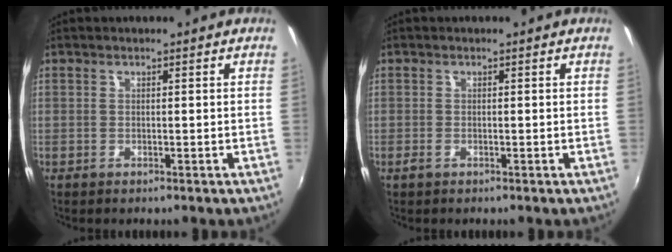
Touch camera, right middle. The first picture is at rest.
{"total": 1.0, "force": [-0.5, 0.5, 0.6], "torque": [-0.012, -0.003, -0.011]}